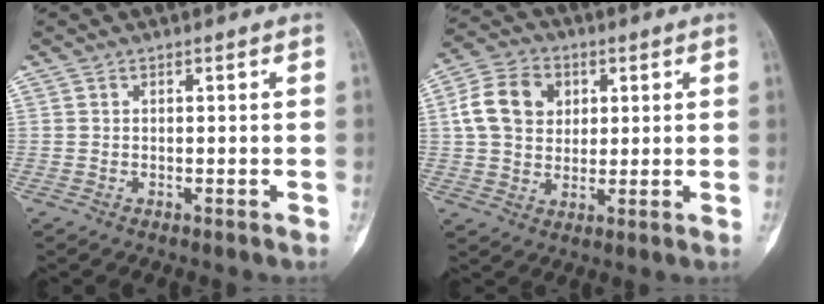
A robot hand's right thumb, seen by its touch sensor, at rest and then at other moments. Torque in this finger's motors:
{"motor_torque": [0.55, 0.65, 1.02, -0.24, 0.01]}